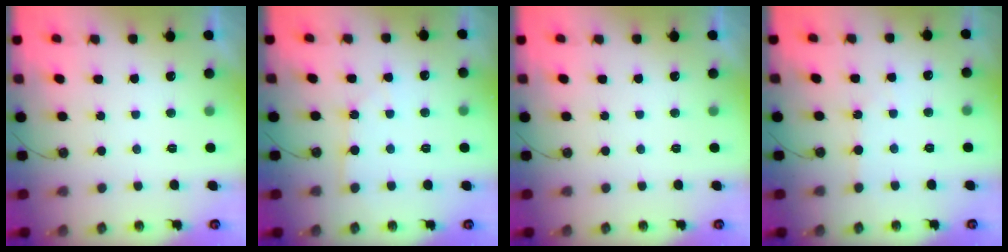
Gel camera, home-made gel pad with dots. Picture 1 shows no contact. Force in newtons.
{"total": 4.4, "press": 4.3, "slide": 0.5}
{"total": 0.0}
{"total": 2.2, "press": 2.2, "slide": 0.3}